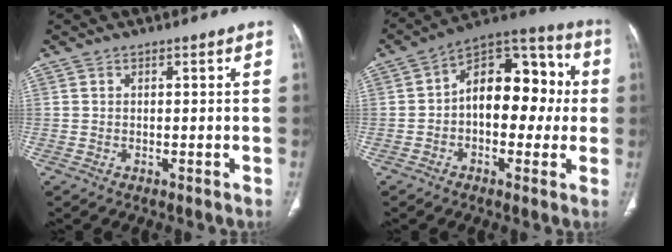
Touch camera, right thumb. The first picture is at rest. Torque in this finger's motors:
{"motor_torque": [-0.15, 0.42, 0.45, -0.07, 0.32]}